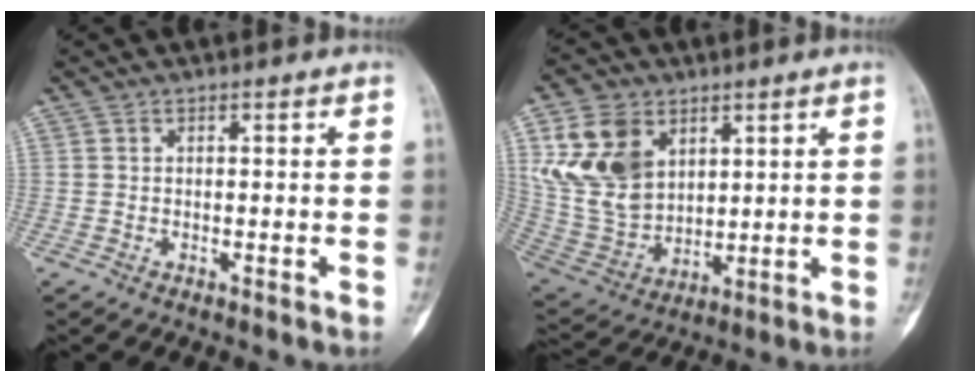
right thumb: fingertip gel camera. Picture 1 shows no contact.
{"total": 15.1, "force": [5.8, 10.7, 8.8], "torque": [-0.149, -0.022, 0.133]}